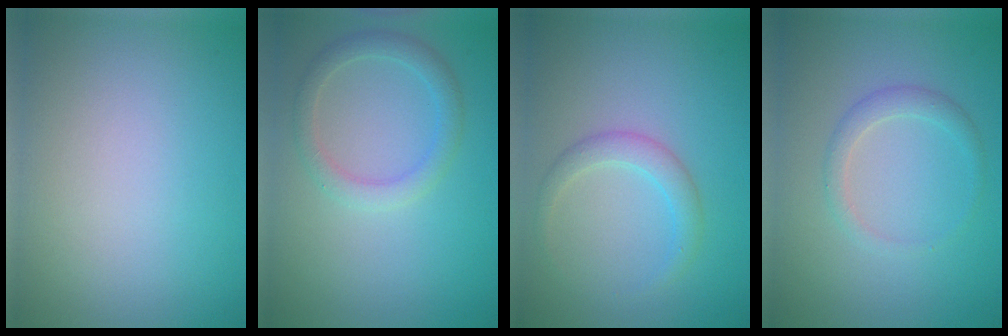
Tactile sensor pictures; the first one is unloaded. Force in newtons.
{"total": 2.3, "press": 2.3, "slide": 0.1}
{"total": 2.0, "press": 2.0, "slide": 0.2}
{"total": 1.6, "press": 1.6, "slide": 0.1}